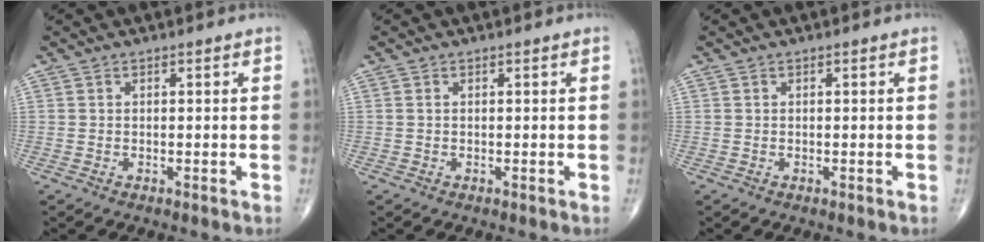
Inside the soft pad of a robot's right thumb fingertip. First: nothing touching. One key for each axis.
{"total": 0.0}
{"total": 0.0}